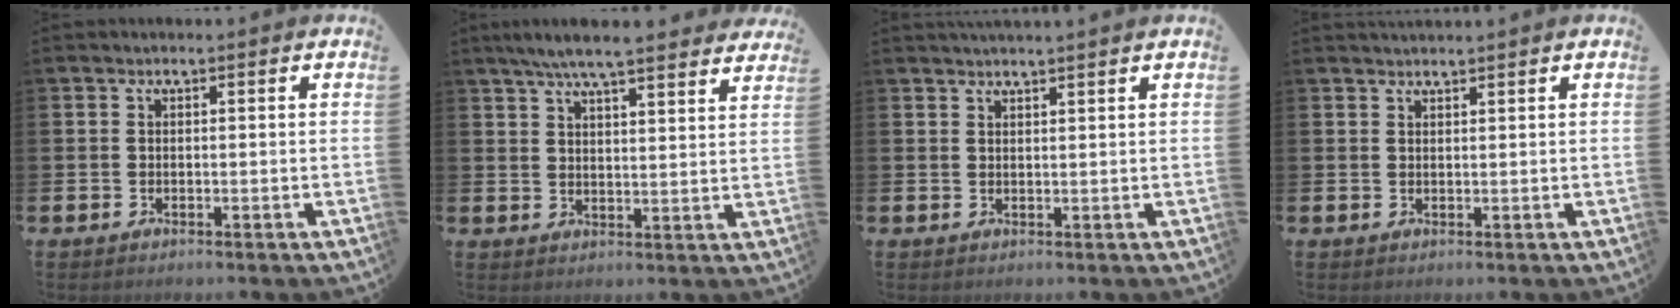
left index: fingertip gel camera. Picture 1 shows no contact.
{"total": 6.7, "force": [6.3, 0.5, 2.4], "torque": [-0.054, -0.024, 0.112]}
{"total": 1.6, "force": [1.6, -0.3, 0.1], "torque": [0.004, -0.007, 0.028]}
{"total": 1.2, "force": [1.2, -0.1, 0.0], "torque": [0.004, -0.004, 0.021]}